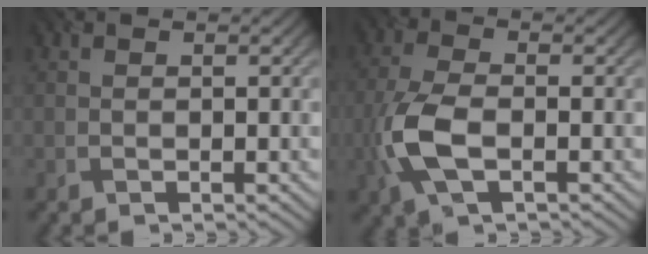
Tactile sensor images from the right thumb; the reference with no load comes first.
{"total": 7.5, "force": [-2.0, 3.7, 6.2], "torque": [-0.162, -0.003, -0.046]}